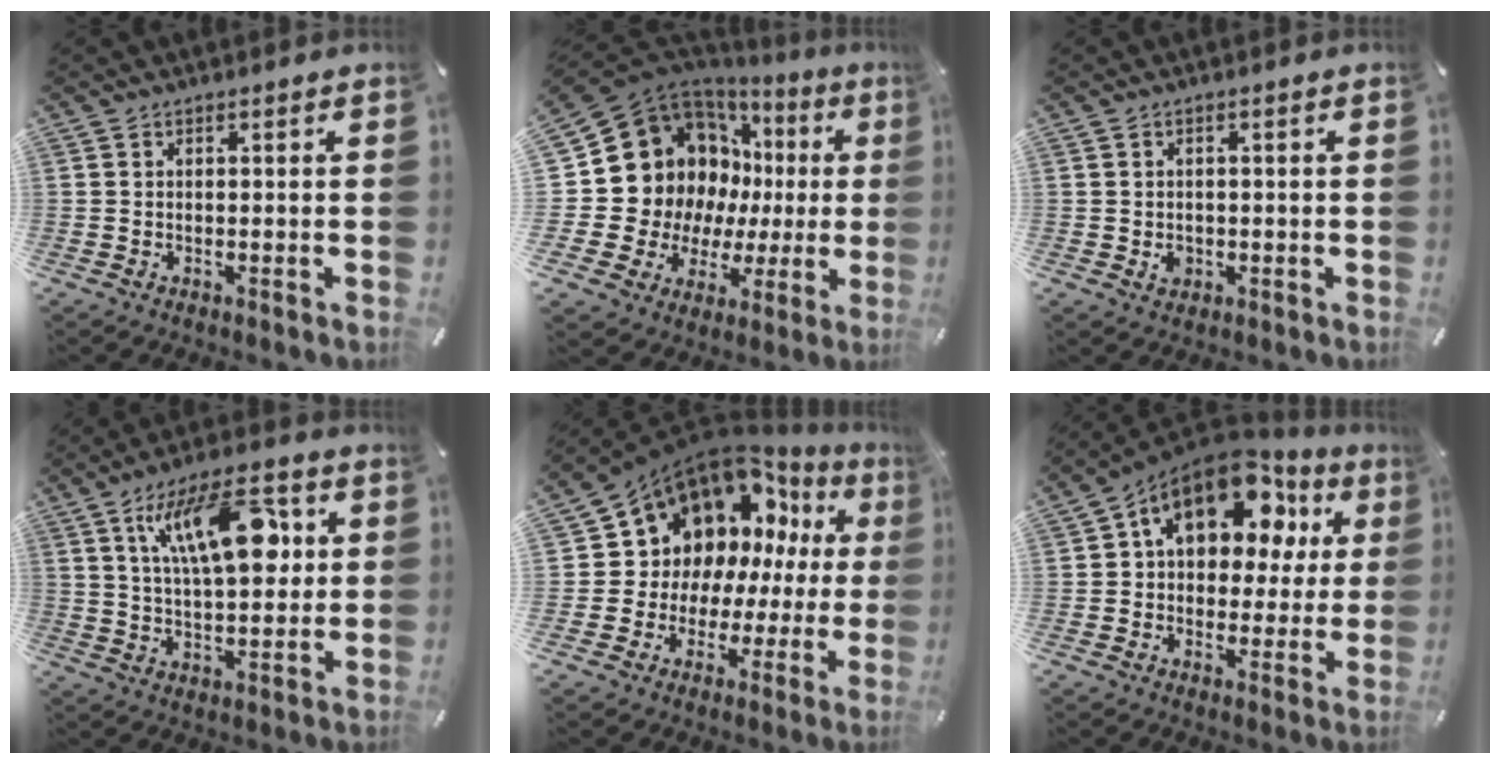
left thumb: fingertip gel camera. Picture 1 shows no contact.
{"total": 19.8, "force": [5.7, 16.4, 9.5], "torque": [-0.171, -0.049, 0.135]}
{"total": 2.3, "force": [-0.3, 1.9, 1.2], "torque": [-0.015, 0.000, -0.009]}
{"total": 19.3, "force": [6.6, 9.2, 15.6], "torque": [-0.256, -0.005, 0.103]}
{"total": 13.5, "force": [7.2, 10.5, 4.4], "torque": [-0.077, -0.078, 0.143]}
{"total": 16.5, "force": [8.3, 10.2, 10.0], "torque": [-0.159, -0.044, 0.148]}